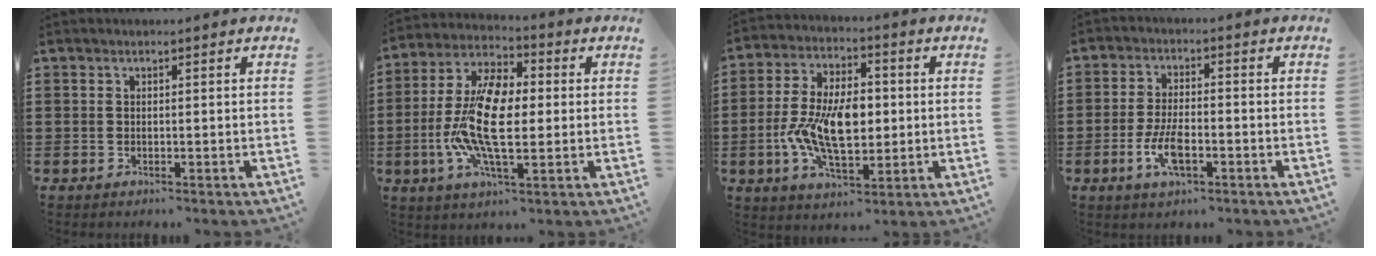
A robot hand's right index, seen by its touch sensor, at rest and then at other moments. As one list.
[{"total": 12.5, "force": [-1.2, 5.8, 11.0], "torque": [-0.239, -0.001, -0.025]}, {"total": 10.8, "force": [-1.0, 6.0, 9.0], "torque": [-0.186, 0.005, -0.024]}, {"total": 6.0, "force": [-2.2, 2.4, 5.0], "torque": [-0.119, -0.008, -0.045]}]